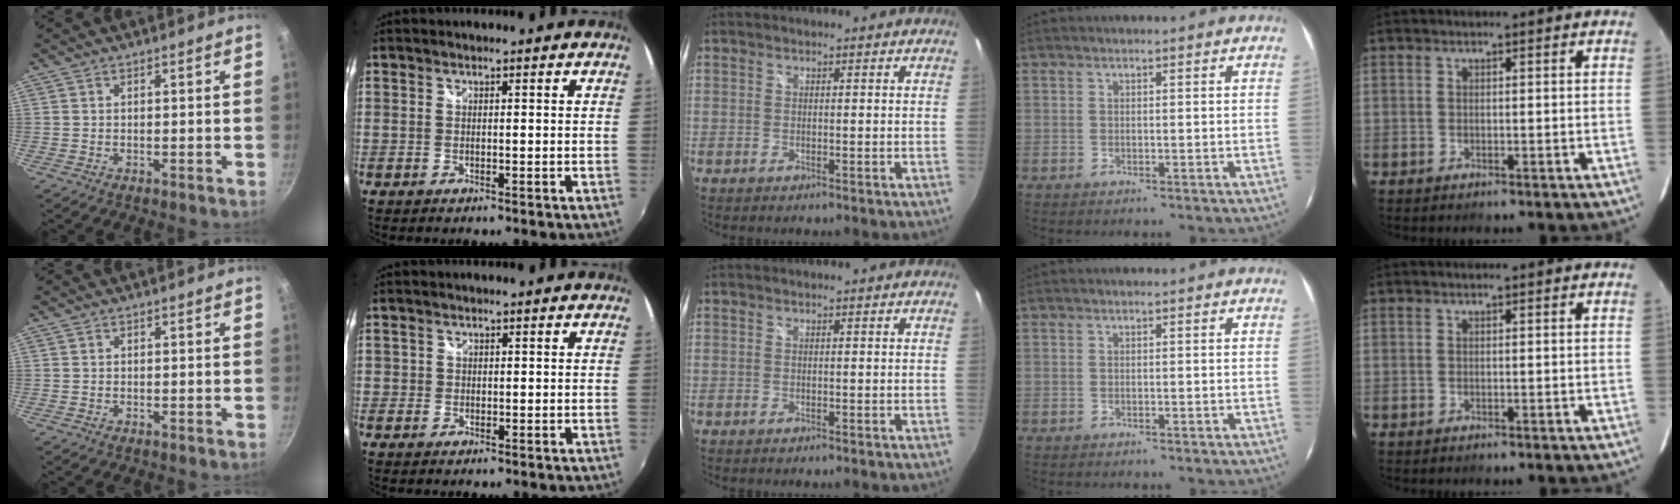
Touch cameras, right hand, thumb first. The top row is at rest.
{"index": {"total": 1.2, "force": [0.2, -1.0, -0.7], "torque": [0.017, -0.008, 0.004]}}